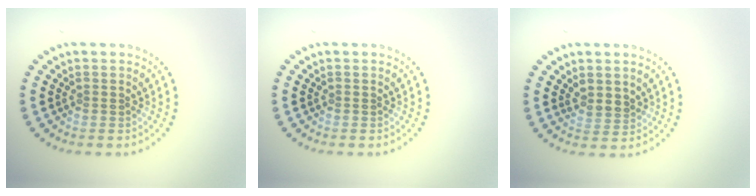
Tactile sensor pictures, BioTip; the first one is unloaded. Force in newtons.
{"total": 0.0}
{"total": 1.3, "press": 1.0, "slide": 0.8}